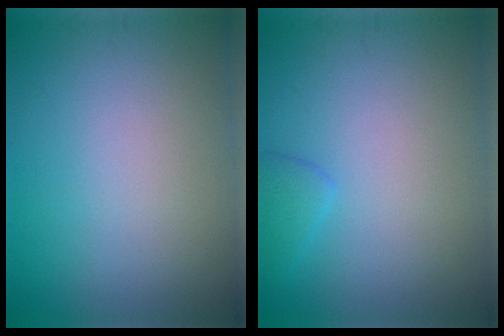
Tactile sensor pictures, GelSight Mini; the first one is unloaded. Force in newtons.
{"total": 1.4, "press": 1.4, "slide": 0.1}